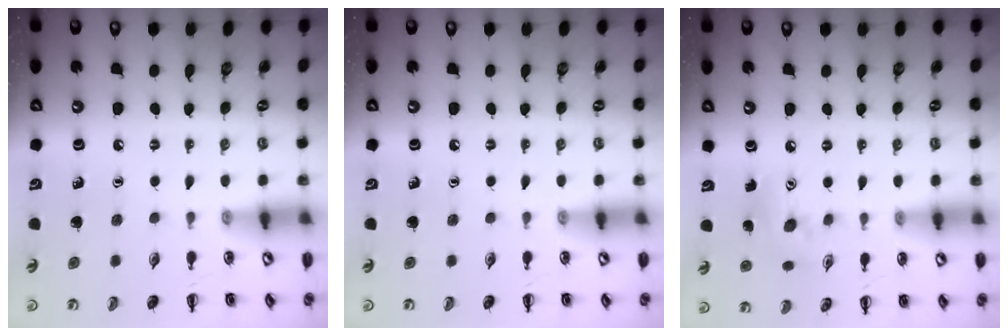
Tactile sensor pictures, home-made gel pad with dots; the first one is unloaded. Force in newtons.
{"total": 0.0}
{"total": 8.3, "press": 8.3, "slide": 0.7}